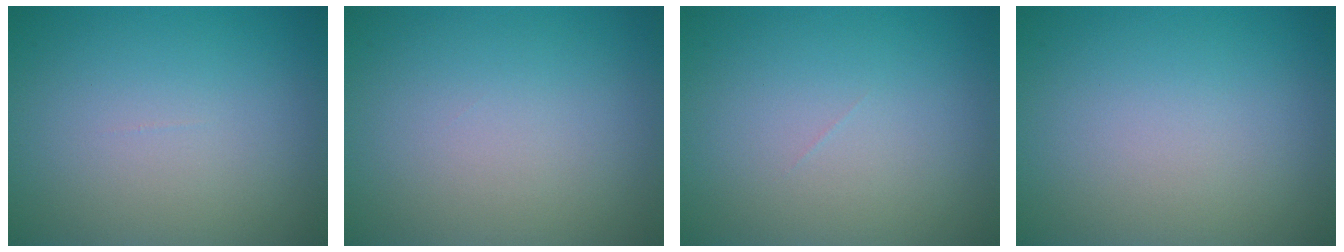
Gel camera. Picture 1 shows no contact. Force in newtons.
{"total": 0.0}
{"total": 0.0}
{"total": 0.0}